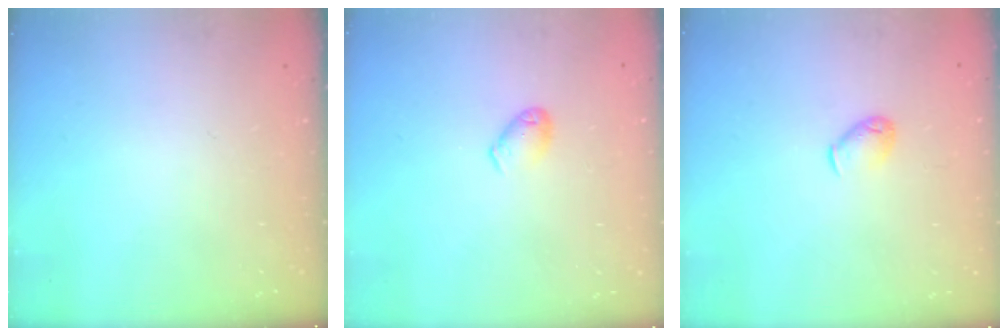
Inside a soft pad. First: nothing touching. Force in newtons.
{"total": 4.8, "press": 4.7, "slide": 0.7}
{"total": 4.8, "press": 4.7, "slide": 0.9}